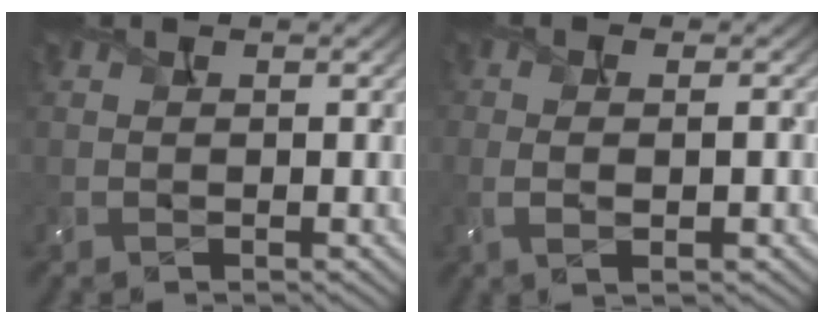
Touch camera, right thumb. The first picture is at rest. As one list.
[{"total": 3.6, "force": [-0.2, 1.0, 3.4], "torque": [-0.064, 0.003, -0.006]}]